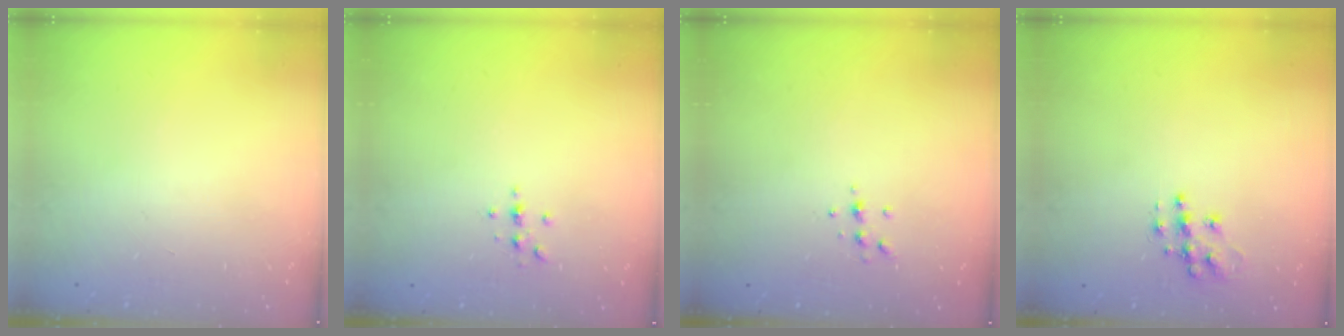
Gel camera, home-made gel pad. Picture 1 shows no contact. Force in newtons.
{"total": 2.3, "press": 2.3, "slide": 0.2}
{"total": 5.4, "press": 5.4, "slide": 0.7}
{"total": 10.2, "press": 10.2, "slide": 0.7}